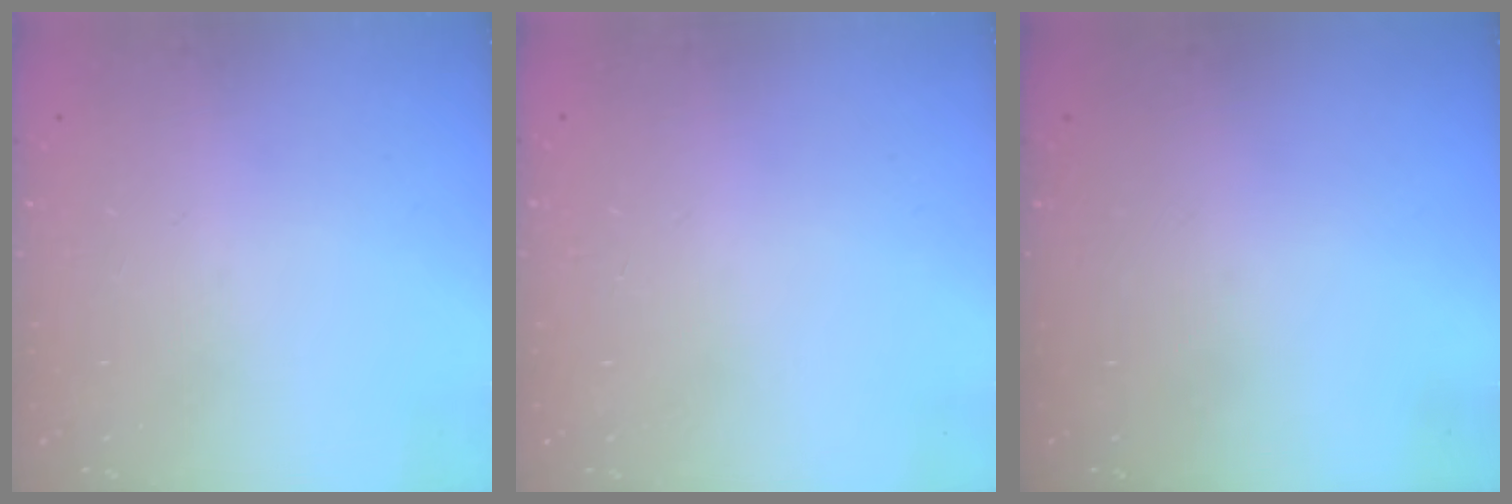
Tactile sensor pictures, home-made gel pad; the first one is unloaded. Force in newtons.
{"total": 2.4, "press": 2.4, "slide": 0.2}
{"total": 0.0}